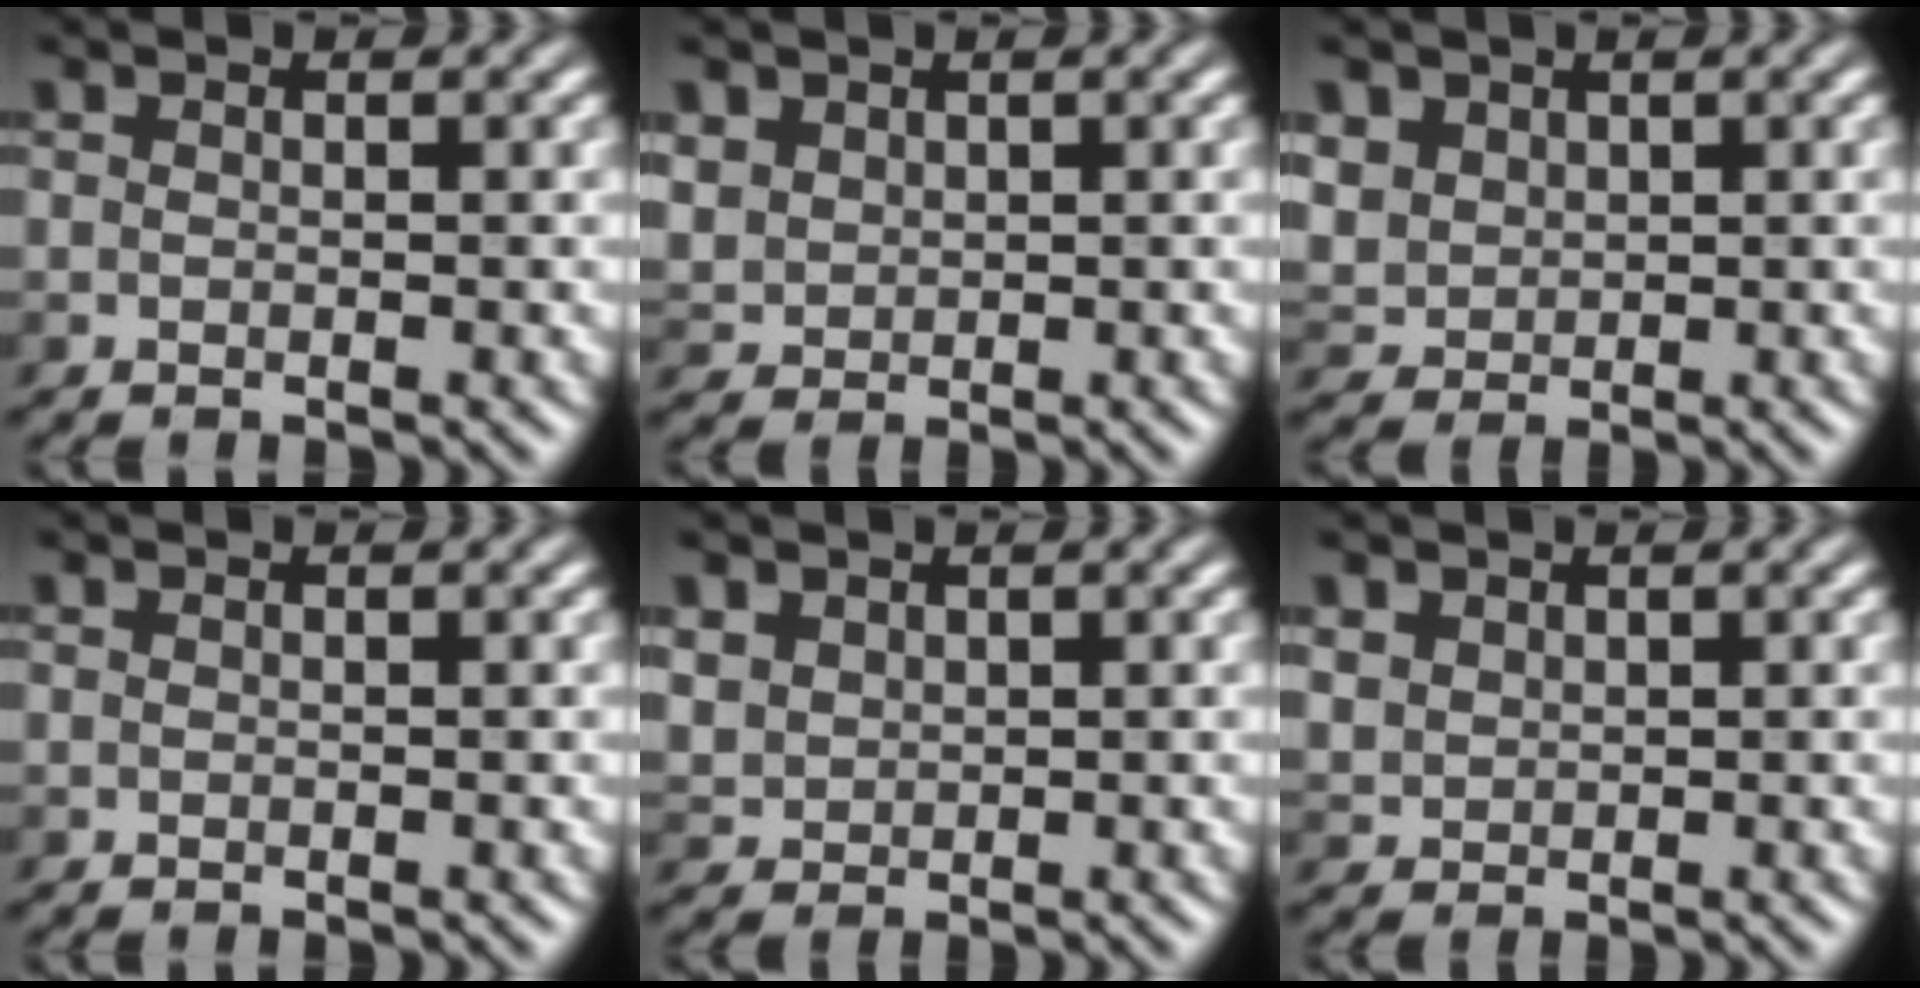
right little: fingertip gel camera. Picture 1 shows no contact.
{"total": 1.9, "force": [0.9, 1.5, 0.5], "torque": [-0.016, -0.005, 0.024]}
{"total": 3.0, "force": [1.4, 2.5, 1.1], "torque": [-0.038, 0.001, 0.042]}
{"total": 0.0}
{"total": 1.7, "force": [0.9, 1.4, 0.5], "torque": [-0.015, -0.003, 0.023]}
{"total": 1.4, "force": [0.8, 1.1, 0.4], "torque": [-0.010, -0.002, 0.023]}